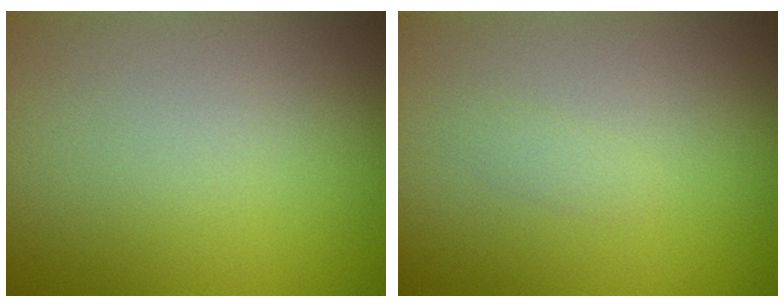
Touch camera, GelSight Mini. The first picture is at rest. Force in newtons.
{"total": 0.7, "press": 0.7, "slide": 0.1}